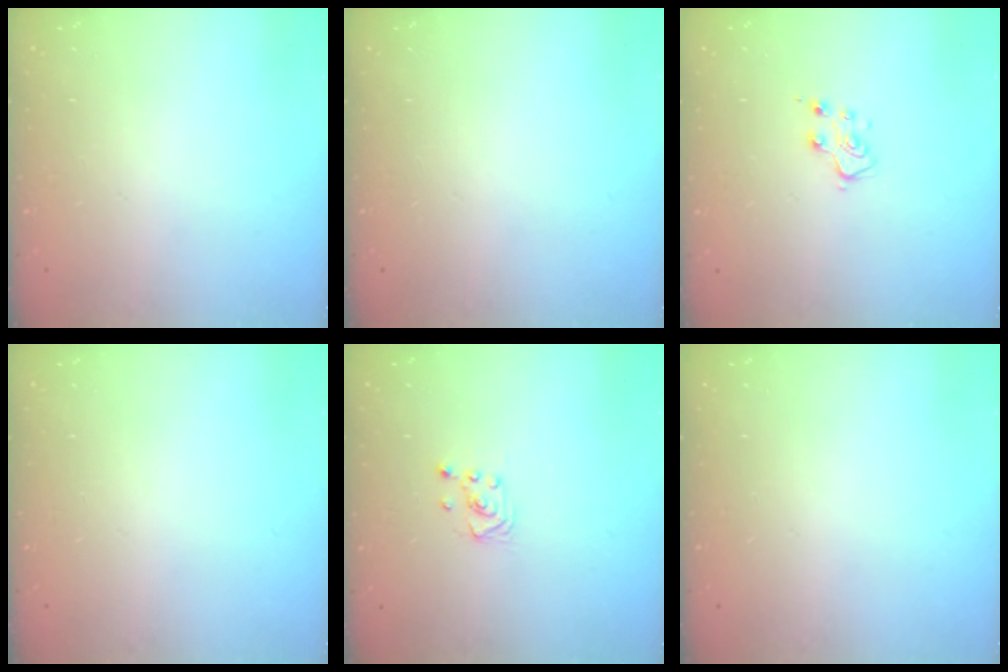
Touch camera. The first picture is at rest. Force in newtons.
{"total": 0.0}
{"total": 6.2, "press": 6.1, "slide": 0.8}
{"total": 0.0}
{"total": 3.1, "press": 2.8, "slide": 1.3}
{"total": 0.0}